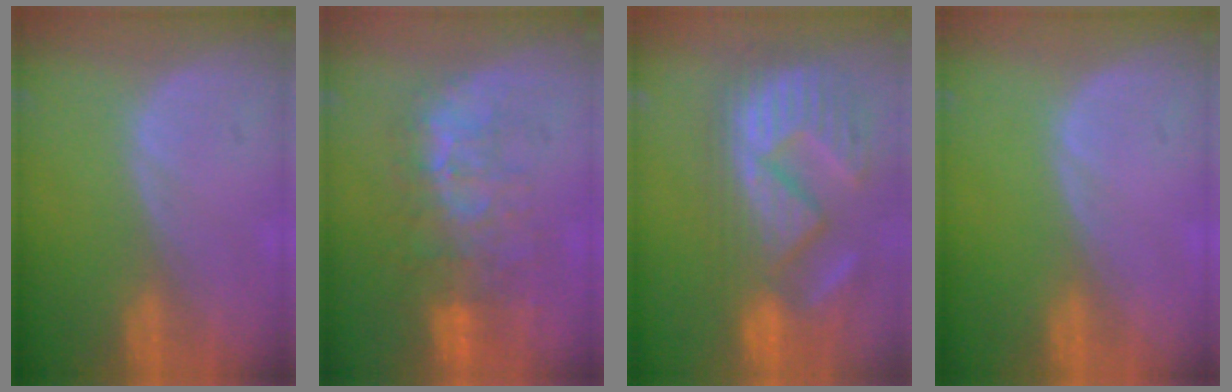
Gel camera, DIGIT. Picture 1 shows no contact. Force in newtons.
{"total": 9.8, "press": 8.3, "slide": 5.1}
{"total": 12.9, "press": 12.0, "slide": 4.9}
{"total": 0.0}